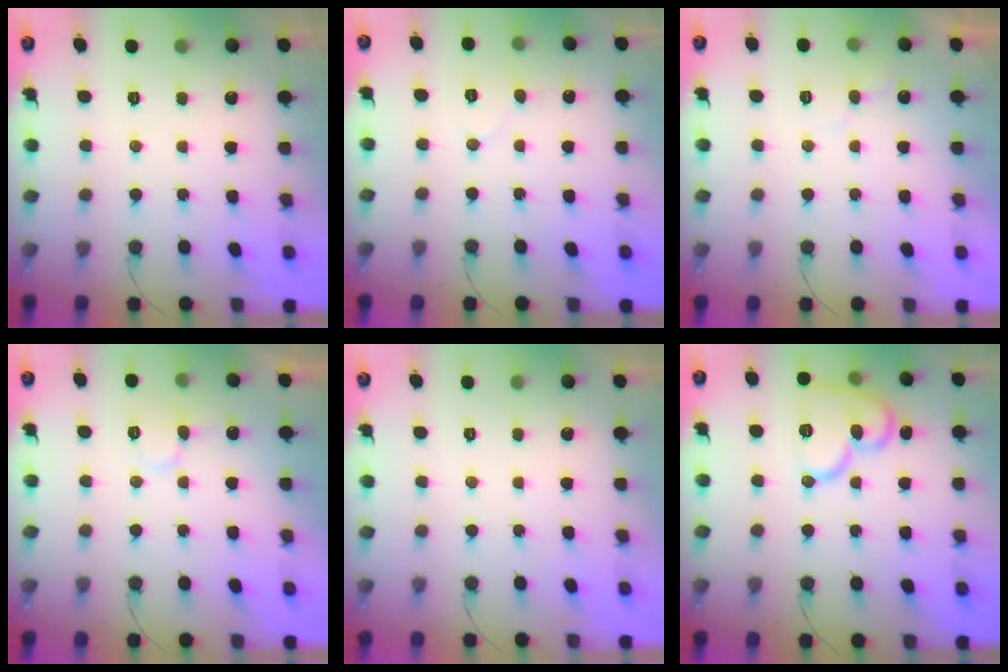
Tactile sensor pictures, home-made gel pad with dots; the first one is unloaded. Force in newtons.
{"total": 4.7, "press": 4.6, "slide": 0.5}
{"total": 6.1, "press": 6.1, "slide": 0.4}
{"total": 8.6, "press": 8.6, "slide": 0.5}
{"total": 0.0}
{"total": 14.7, "press": 14.6, "slide": 1.8}